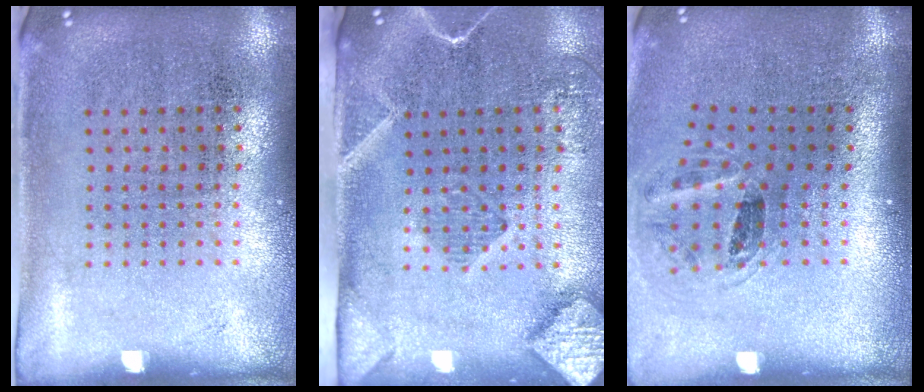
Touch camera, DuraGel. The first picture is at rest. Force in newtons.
{"total": 2.7, "press": 2.0, "slide": 1.8}
{"total": 1.2, "press": 1.0, "slide": 0.6}